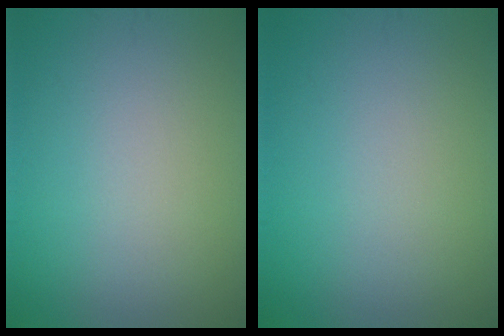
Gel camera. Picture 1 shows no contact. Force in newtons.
{"total": 0.0}